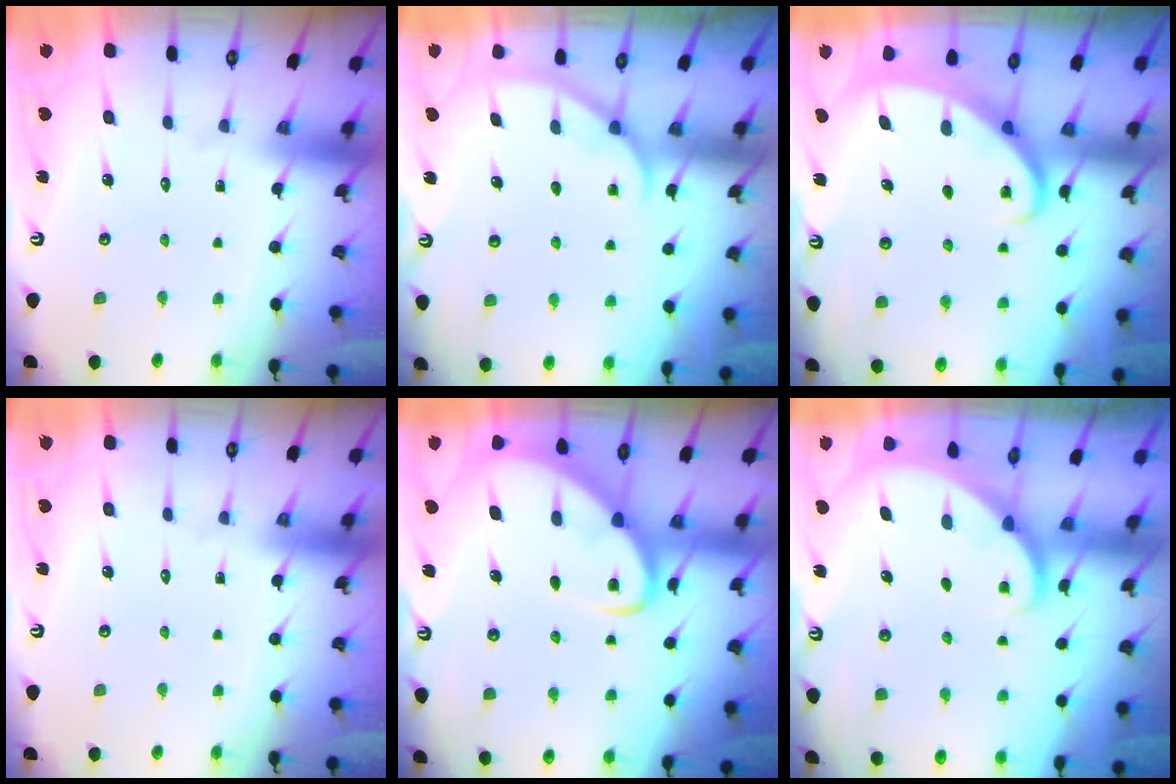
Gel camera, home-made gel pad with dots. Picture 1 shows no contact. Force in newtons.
{"total": 0.8, "press": 0.8, "slide": 0.2}
{"total": 2.4, "press": 2.4, "slide": 0.4}
{"total": 0.0}
{"total": 5.8, "press": 5.8, "slide": 0.6}
{"total": 1.8, "press": 1.8, "slide": 0.0}